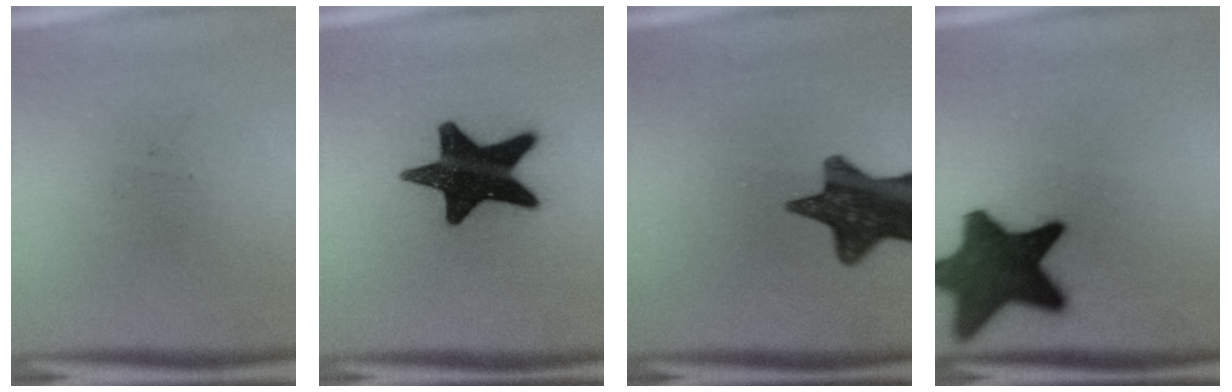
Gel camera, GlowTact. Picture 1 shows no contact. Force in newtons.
{"total": 18.6}
{"total": 13.7}
{"total": 15.6}